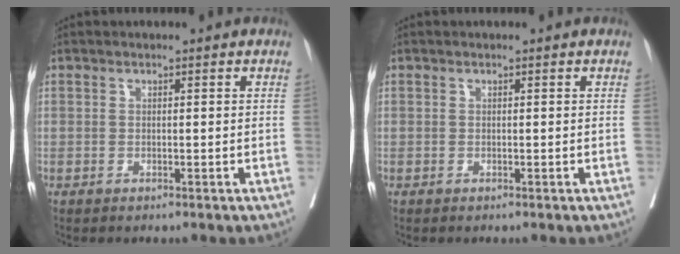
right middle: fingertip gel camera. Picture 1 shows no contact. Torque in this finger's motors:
{"motor_torque": [-0.01, -0.05, -0.05, 0.00]}